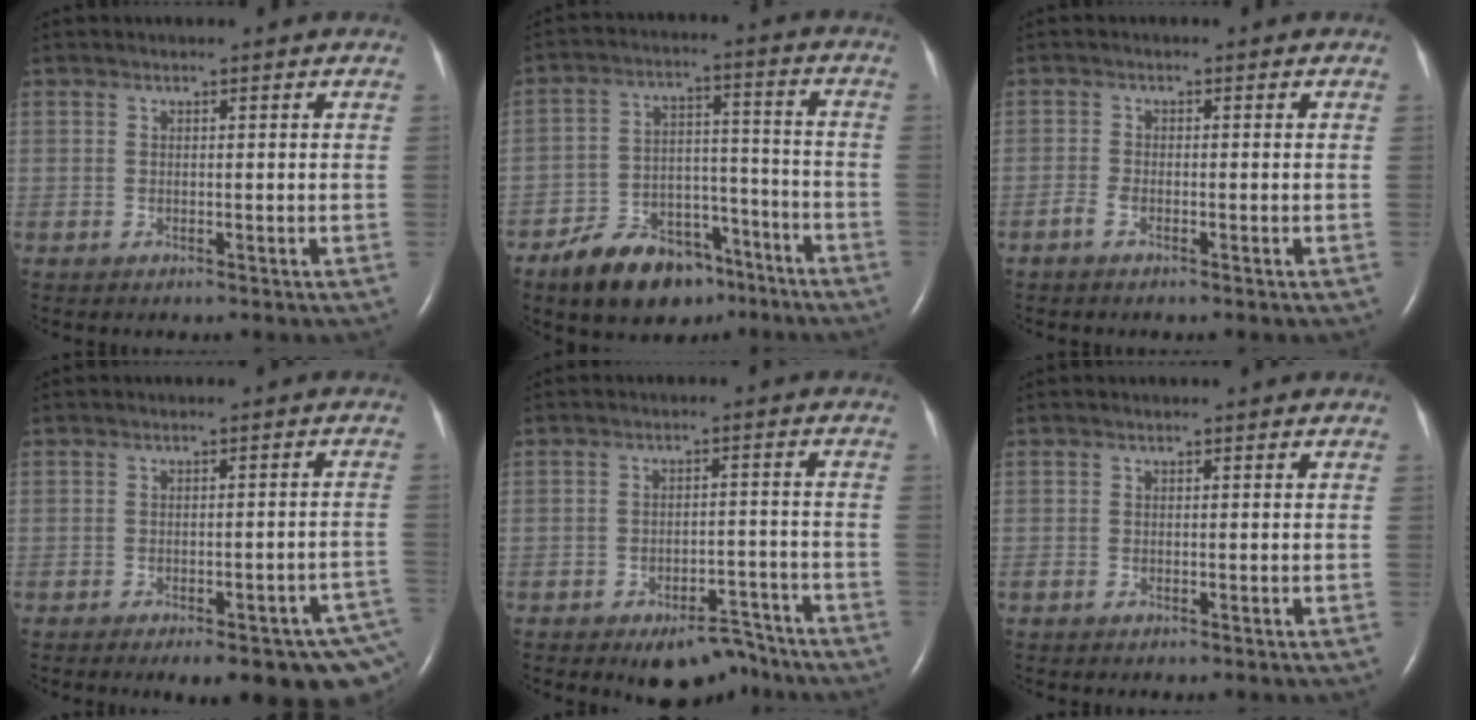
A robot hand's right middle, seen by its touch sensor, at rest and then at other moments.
{"total": 13.1, "force": [-9.5, 6.7, 6.1], "torque": [-0.096, 0.021, -0.152]}
{"total": 1.3, "force": [-0.9, 0.3, 0.8], "torque": [-0.023, -0.001, -0.020]}
{"total": 14.4, "force": [-9.9, 4.1, 9.7], "torque": [-0.076, 0.010, -0.111]}
{"total": 7.0, "force": [-5.7, 3.0, 2.8], "torque": [-0.026, 0.012, -0.081]}
{"total": 0.0}